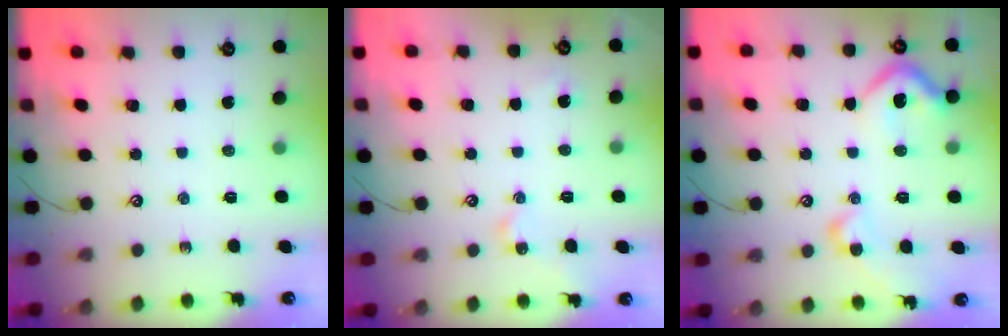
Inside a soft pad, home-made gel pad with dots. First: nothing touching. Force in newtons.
{"total": 2.4, "press": 2.4, "slide": 0.4}
{"total": 12.1, "press": 12.0, "slide": 1.8}